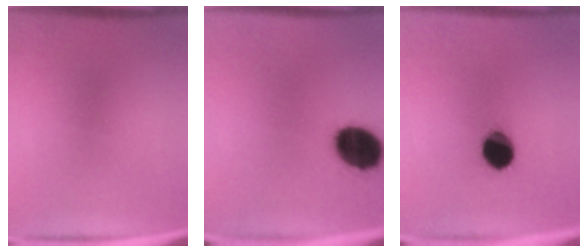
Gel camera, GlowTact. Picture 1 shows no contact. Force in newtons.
{"total": 13.3}
{"total": 9.6}